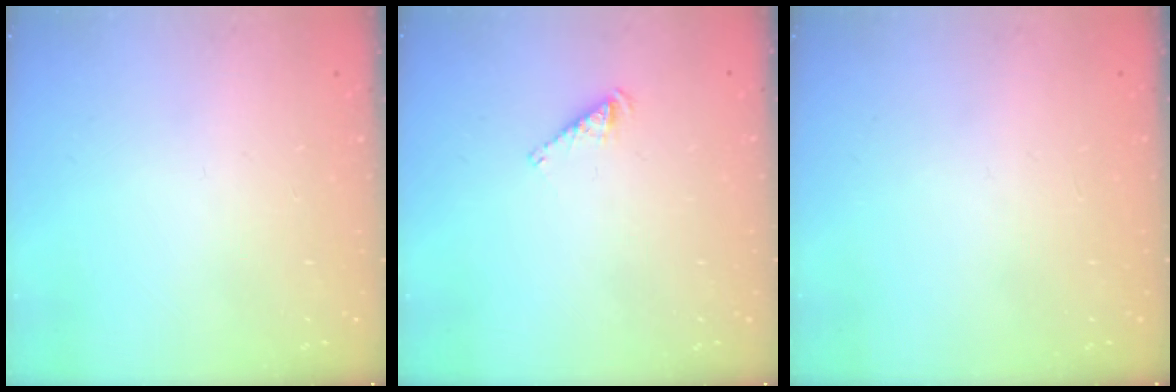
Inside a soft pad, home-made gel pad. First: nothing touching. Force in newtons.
{"total": 2.8, "press": 2.8, "slide": 0.5}
{"total": 0.0}